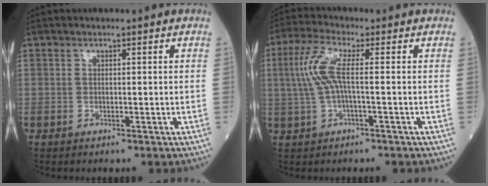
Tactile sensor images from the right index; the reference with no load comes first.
{"total": 6.2, "force": [0.5, 1.1, 6.1], "torque": [-0.144, 0.017, 0.007]}